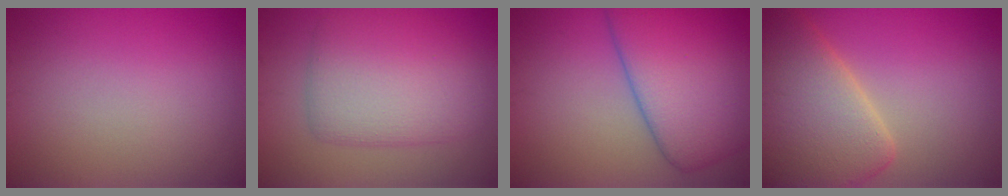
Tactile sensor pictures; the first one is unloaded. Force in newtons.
{"total": 6.2, "press": 6.2, "slide": 0.2}
{"total": 10.8, "press": 10.8, "slide": 0.5}
{"total": 8.6, "press": 8.6, "slide": 0.7}